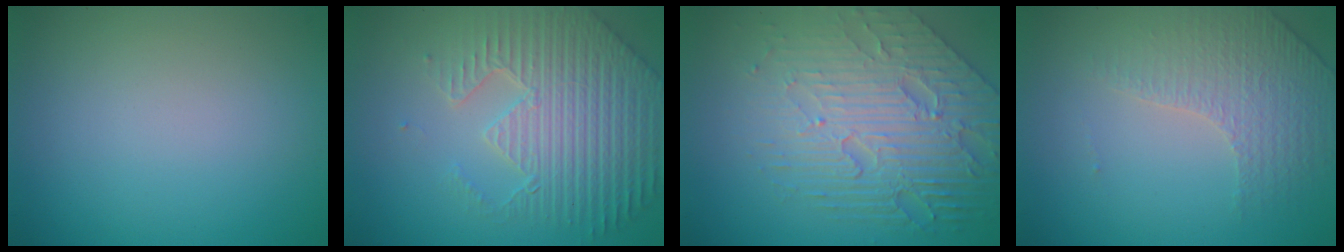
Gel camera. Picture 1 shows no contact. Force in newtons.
{"total": 6.9, "press": 5.4, "slide": 4.3}
{"total": 8.4, "press": 5.6, "slide": 6.3}
{"total": 4.3, "press": 2.9, "slide": 3.2}